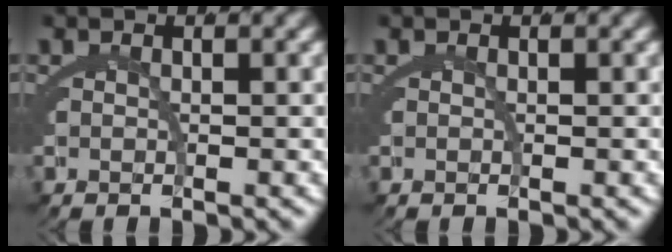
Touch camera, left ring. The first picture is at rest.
{"total": 0.0}